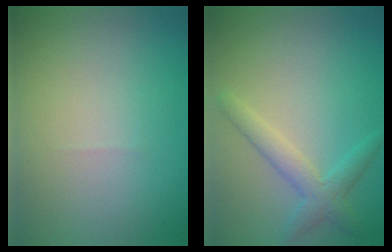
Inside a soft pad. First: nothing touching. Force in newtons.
{"total": 2.7, "press": 2.7, "slide": 0.1}